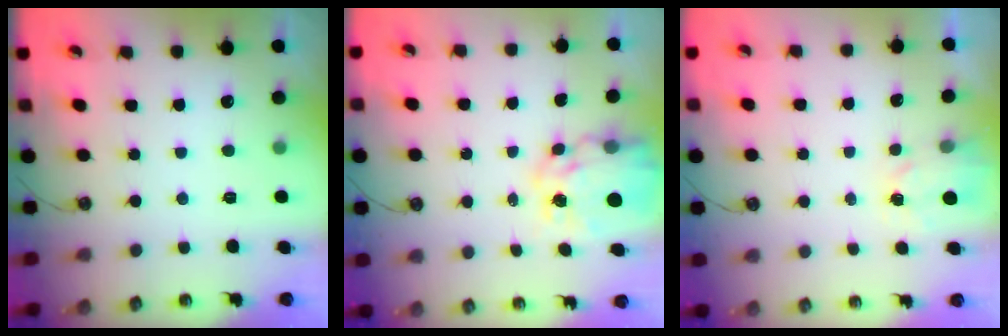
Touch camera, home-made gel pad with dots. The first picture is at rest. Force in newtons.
{"total": 11.9, "press": 11.8, "slide": 1.2}
{"total": 2.6, "press": 2.6, "slide": 0.3}